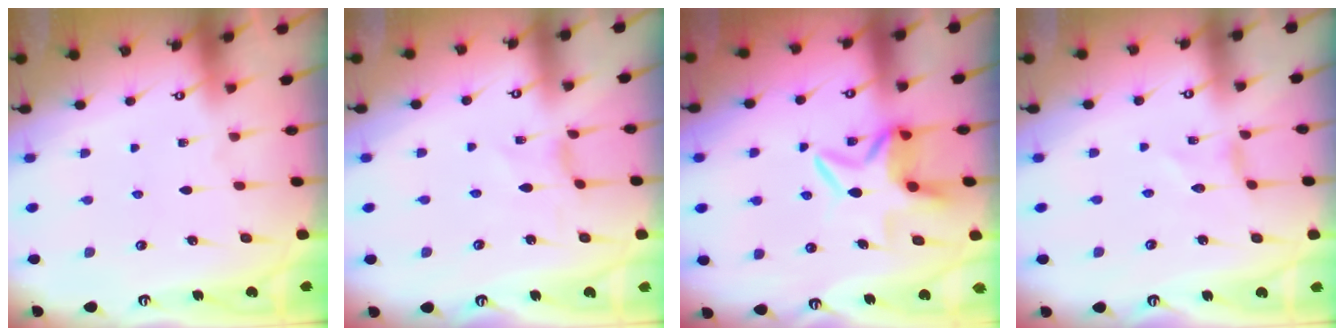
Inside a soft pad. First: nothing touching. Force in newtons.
{"total": 1.0, "press": 0.9, "slide": 0.4}
{"total": 7.2, "press": 7.1, "slide": 1.1}
{"total": 0.0}